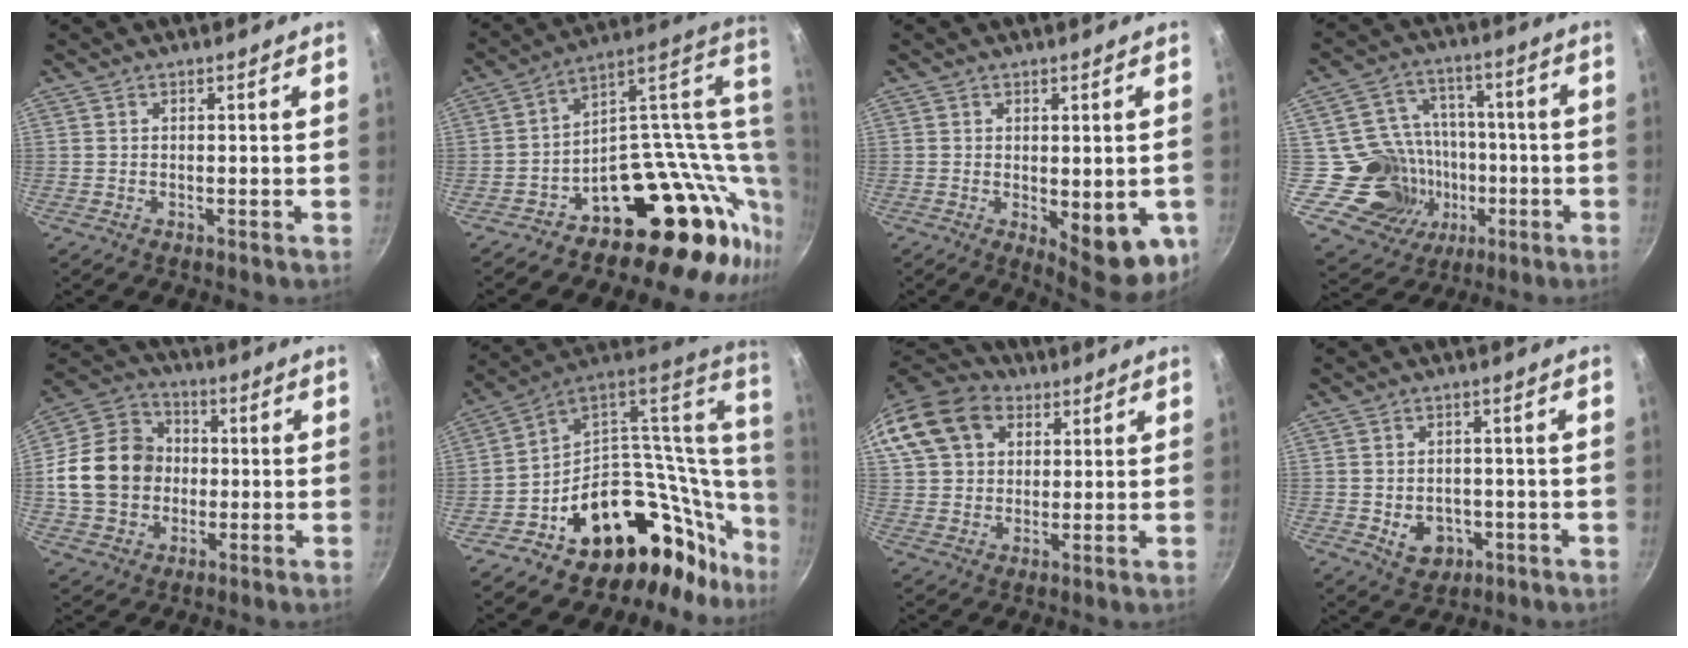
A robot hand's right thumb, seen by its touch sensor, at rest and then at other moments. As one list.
[{"total": 22.1, "force": [4.7, 15.4, 15.1], "torque": [-0.158, -0.019, 0.059]}, {"total": 12.2, "force": [-2.4, 5.0, 10.9], "torque": [-0.109, -0.016, -0.019]}, {"total": 16.5, "force": [-3.1, 15.3, 5.1], "torque": [-0.044, 0.042, -0.039]}, {"total": 16.7, "force": [-0.5, 14.1, 8.8], "torque": [-0.132, 0.030, -0.014]}, {"total": 28.9, "force": [-2.0, 23.8, 16.3], "torque": [-0.160, 0.034, -0.037]}, {"total": 17.3, "force": [6.5, 13.1, 9.3], "torque": [-0.178, 0.024, 0.108]}, {"total": 6.4, "force": [-1.7, 5.1, 3.6], "torque": [-0.031, 0.011, -0.012]}]